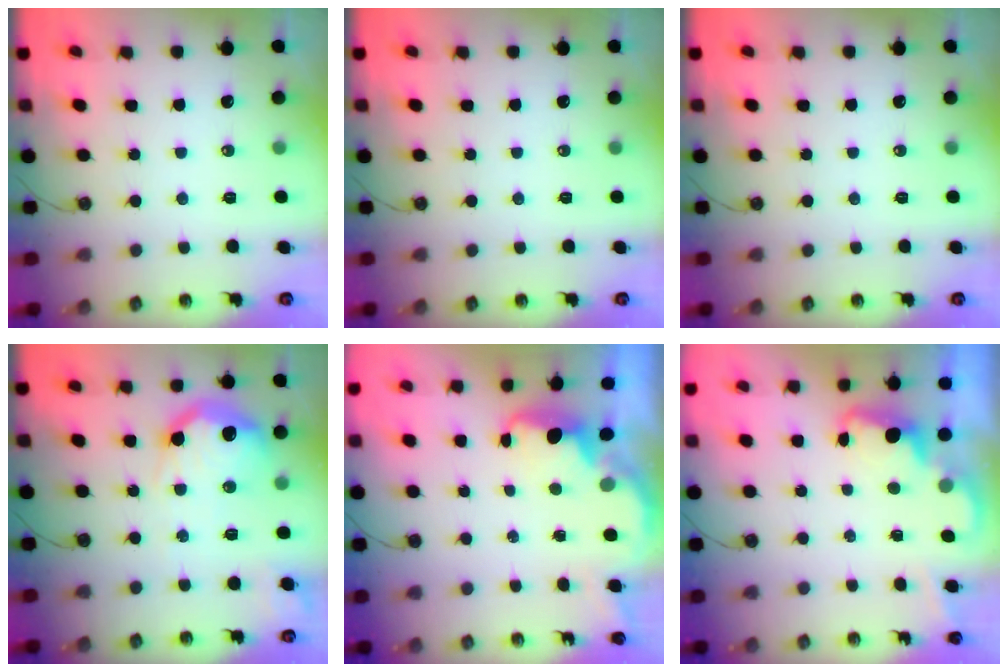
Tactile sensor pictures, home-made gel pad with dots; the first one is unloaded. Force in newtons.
{"total": 0.0}
{"total": 0.0}
{"total": 19.6, "press": 19.6, "slide": 1.1}
{"total": 2.8, "press": 2.8, "slide": 0.6}
{"total": 2.4, "press": 2.3, "slide": 0.6}